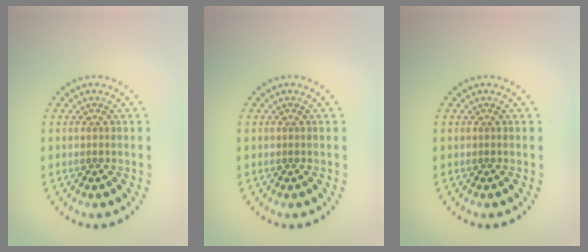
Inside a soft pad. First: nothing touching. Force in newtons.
{"total": 0.0}
{"total": 0.0}